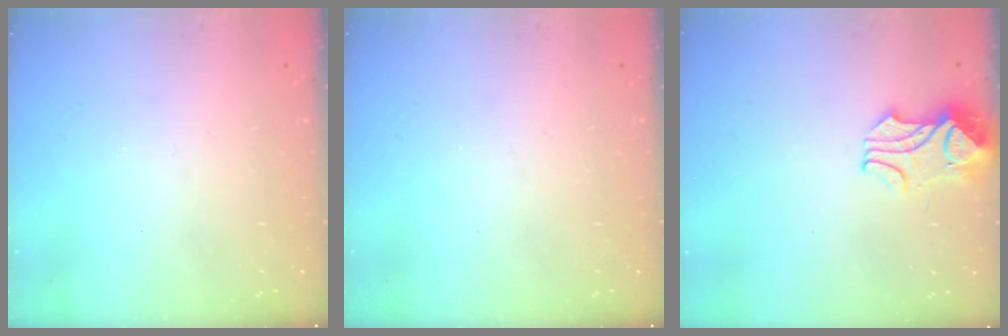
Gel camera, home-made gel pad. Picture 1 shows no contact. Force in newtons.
{"total": 0.0}
{"total": 2.4, "press": 2.2, "slide": 0.8}